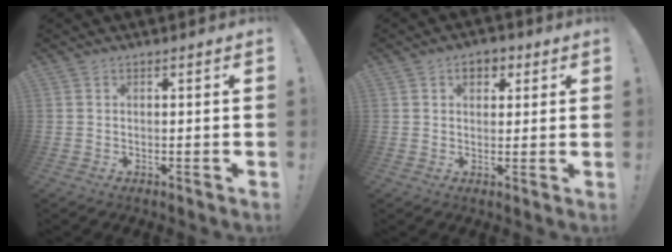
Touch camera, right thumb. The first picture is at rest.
{"total": 4.8, "force": [1.8, 3.4, 2.9], "torque": [-0.037, 0.004, 0.029]}